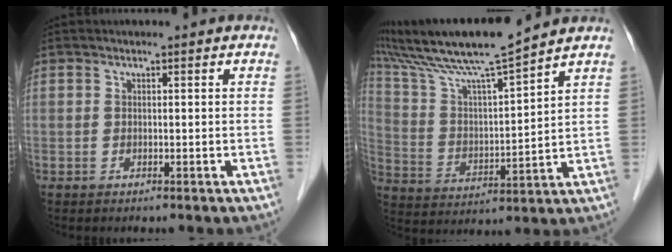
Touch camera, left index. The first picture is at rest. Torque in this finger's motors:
{"motor_torque": [0.60, -0.57, 0.53, 0.18]}